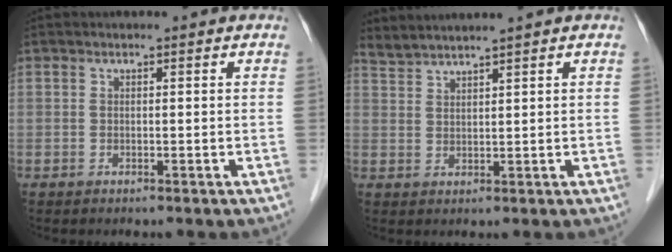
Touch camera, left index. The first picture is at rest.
{"total": 4.1, "force": [3.9, -1.0, 1.1], "torque": [-0.021, 0.018, 0.078]}